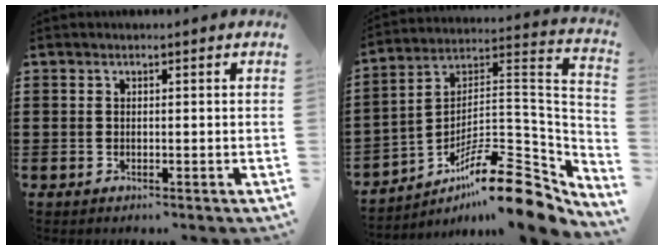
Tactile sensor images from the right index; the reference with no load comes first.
{"total": 14.9, "force": [-10.6, 3.2, 10.0], "torque": [-0.150, 0.025, -0.195]}